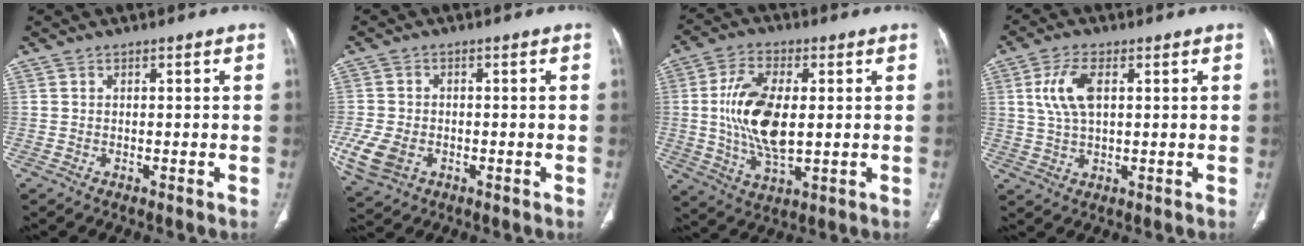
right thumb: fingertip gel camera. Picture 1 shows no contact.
{"total": 7.4, "force": [-2.3, 5.3, 4.6], "torque": [-0.100, 0.000, -0.036]}
{"total": 14.0, "force": [0.7, 7.0, 12.1], "torque": [-0.234, -0.006, 0.017]}
{"total": 7.5, "force": [2.0, 3.8, 6.2], "torque": [-0.134, 0.002, 0.042]}